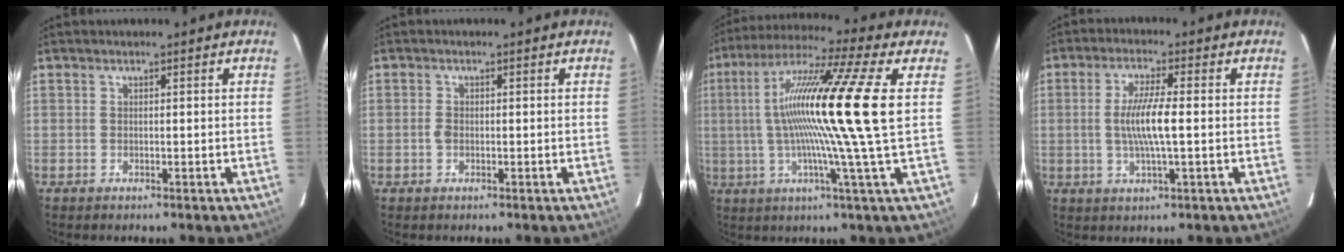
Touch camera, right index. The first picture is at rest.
{"total": 1.3, "force": [-0.3, 0.9, 0.9], "torque": [-0.019, 0.002, -0.008]}
{"total": 18.5, "force": [1.2, -2.7, 18.2], "torque": [-0.323, 0.003, 0.005]}
{"total": 7.2, "force": [-0.4, 0.6, 7.2], "torque": [-0.136, -0.003, -0.007]}